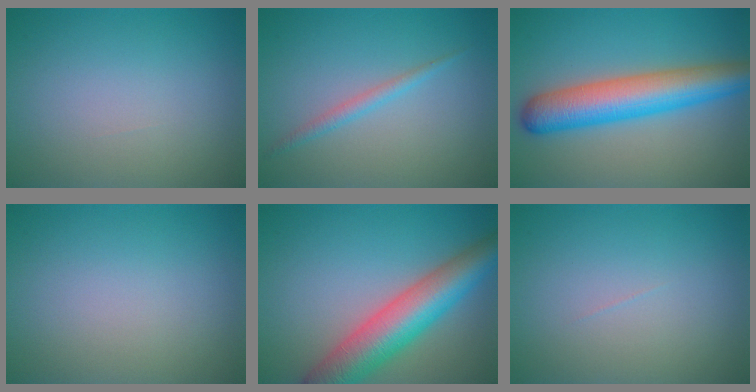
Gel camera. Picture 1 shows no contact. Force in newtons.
{"total": 1.4, "press": 1.4, "slide": 0.1}
{"total": 8.0, "press": 8.0, "slide": 0.2}
{"total": 0.0}
{"total": 8.4, "press": 8.4, "slide": 0.3}
{"total": 0.0}